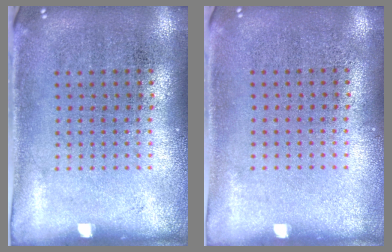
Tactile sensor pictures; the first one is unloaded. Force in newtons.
{"total": 0.0}